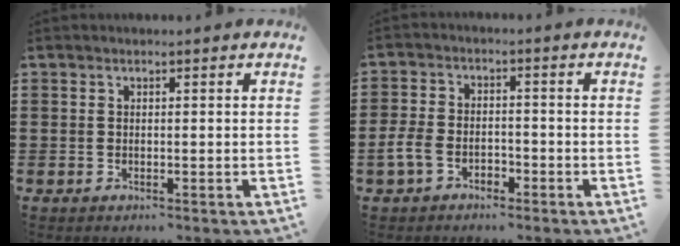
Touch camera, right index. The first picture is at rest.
{"total": 4.4, "force": [-2.2, 2.9, 2.4], "torque": [-0.064, 0.005, -0.048]}